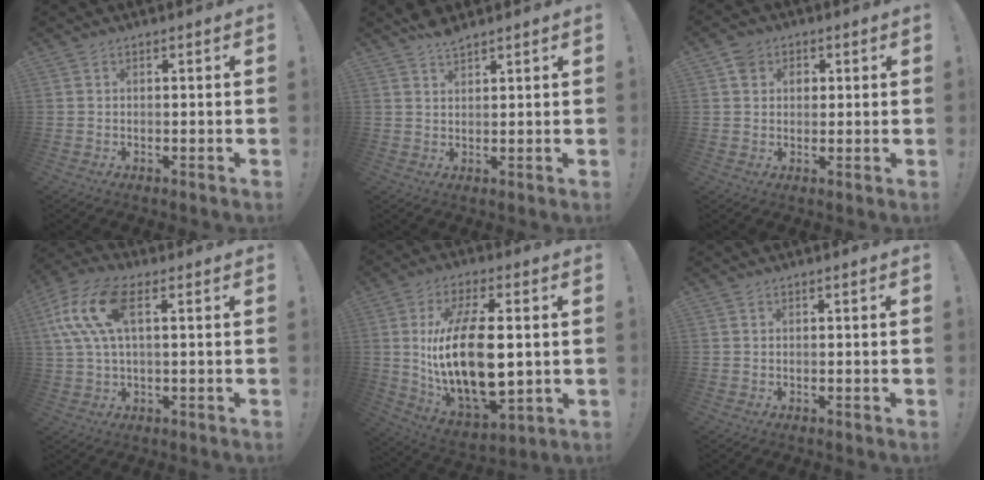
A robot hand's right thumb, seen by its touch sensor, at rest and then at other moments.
{"total": 3.7, "force": [3.2, 1.1, 1.5], "torque": [-0.021, -0.022, 0.057]}
{"total": 5.1, "force": [1.8, 4.5, 1.6], "torque": [-0.024, 0.003, 0.035]}
{"total": 13.9, "force": [4.2, 6.6, 11.5], "torque": [-0.245, 0.000, 0.076]}
{"total": 22.0, "force": [1.8, 10.2, 19.5], "torque": [-0.380, -0.016, 0.030]}
{"total": 0.0}